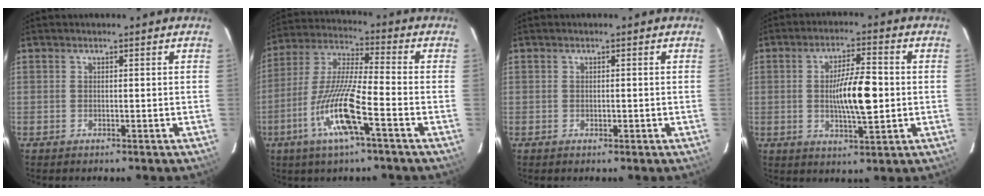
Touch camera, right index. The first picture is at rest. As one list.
[{"total": 13.4, "force": [-5.4, 0.8, 12.2], "torque": [-0.253, -0.008, -0.105]}, {"total": 0.6, "force": [-0.1, 0.3, 0.4], "torque": [-0.010, -0.001, 0.001]}, {"total": 9.2, "force": [-0.4, 1.6, 9.0], "torque": [-0.158, 0.002, -0.006]}]